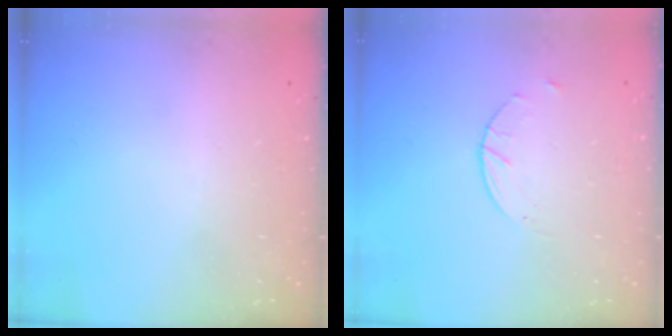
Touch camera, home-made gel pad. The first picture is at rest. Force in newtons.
{"total": 2.6, "press": 2.6, "slide": 0.4}